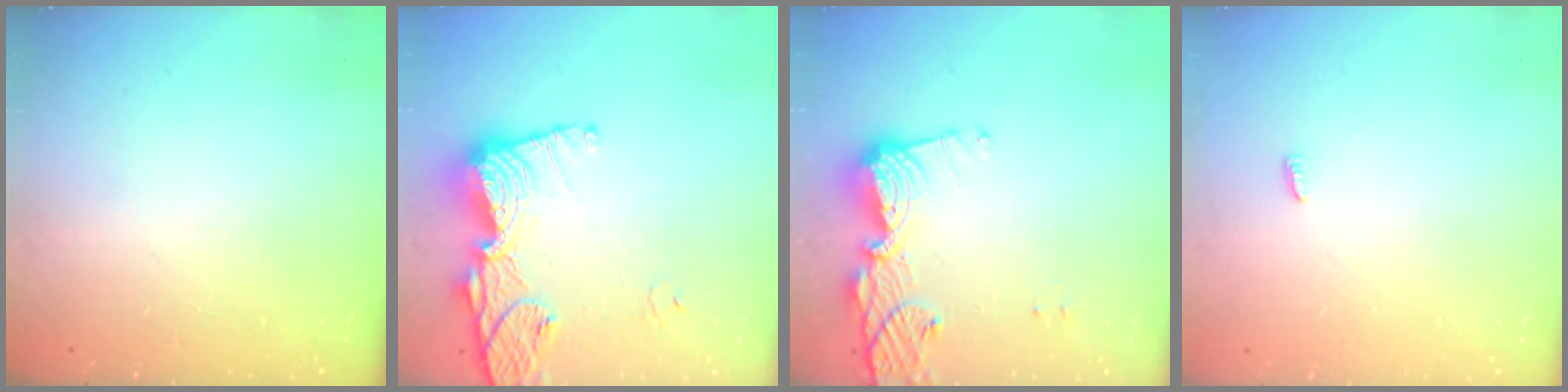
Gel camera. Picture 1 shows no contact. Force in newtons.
{"total": 17.4, "press": 17.3, "slide": 1.4}
{"total": 12.7, "press": 12.6, "slide": 1.2}
{"total": 2.4, "press": 2.4, "slide": 0.2}